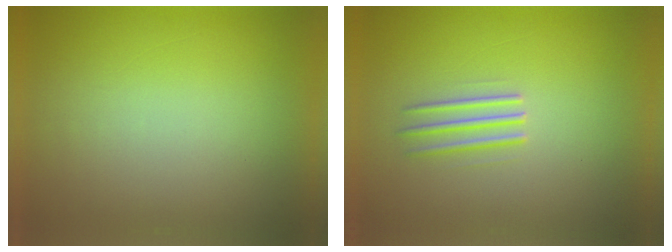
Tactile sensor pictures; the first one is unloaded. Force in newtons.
{"total": 2.3}